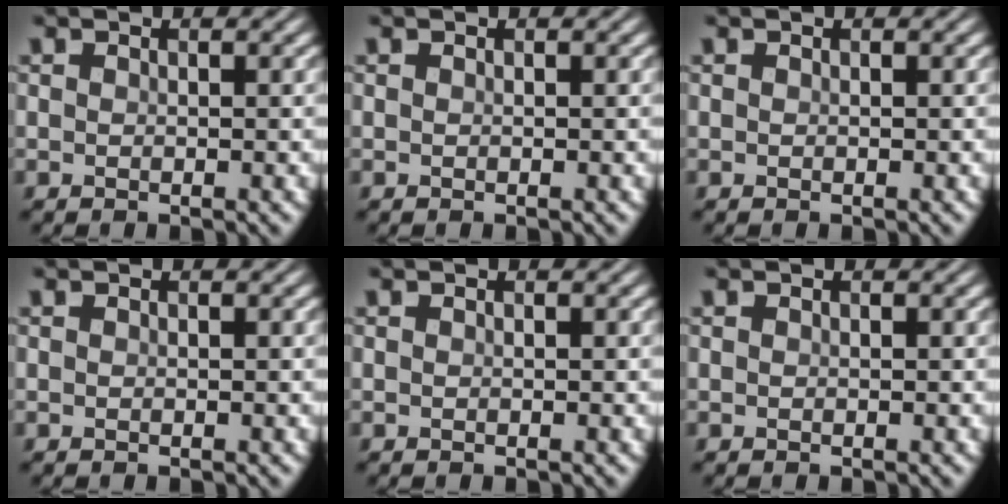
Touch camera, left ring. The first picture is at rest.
{"total": 0.0}
{"total": 0.0}
{"total": 0.0}
{"total": 0.0}
{"total": 0.0}